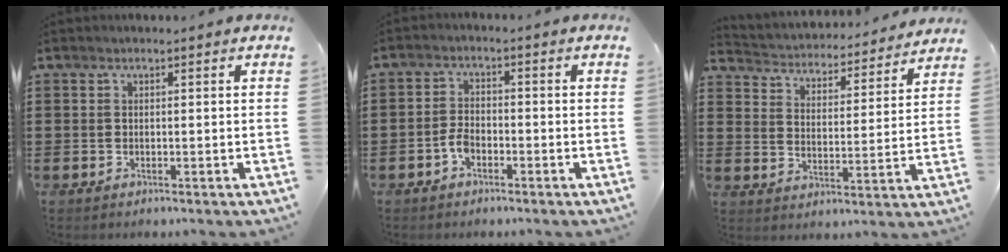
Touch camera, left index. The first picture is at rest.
{"total": 2.9, "force": [-1.4, 1.6, 2.0], "torque": [-0.054, 0.000, -0.031]}
{"total": 3.2, "force": [3.2, 0.3, -0.1], "torque": [-0.021, -0.032, 0.047]}